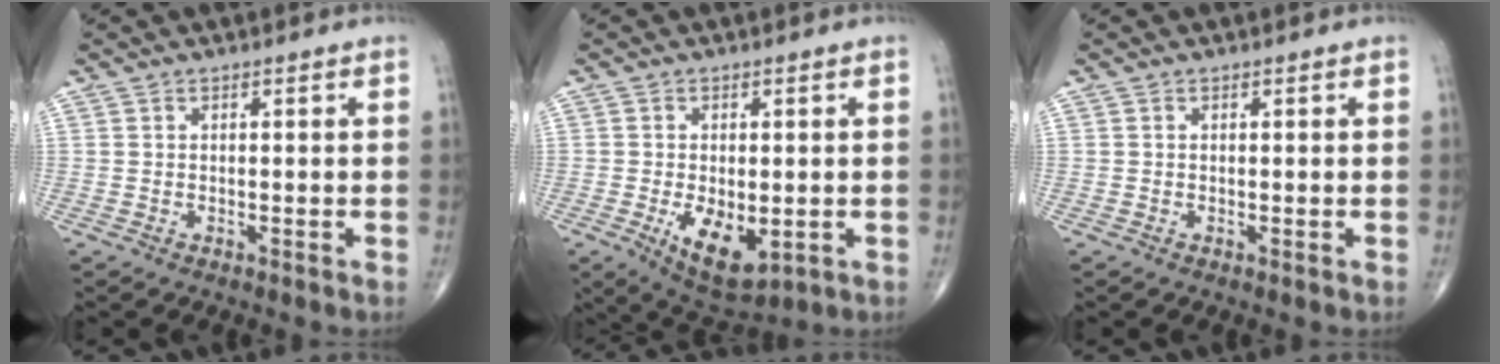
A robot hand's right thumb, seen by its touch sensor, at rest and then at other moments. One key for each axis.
{"total": 9.5, "fx": -2.3, "fy": 4.9, "fz": 7.8, "tx": -0.119, "ty": -0.014, "tz": -0.024}
{"total": 0.0}